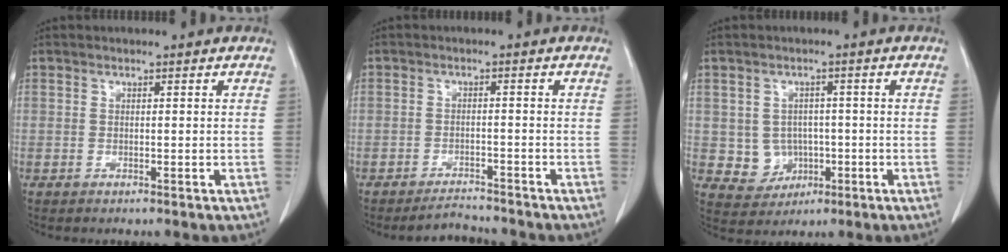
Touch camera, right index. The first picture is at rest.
{"total": 3.1, "force": [-3.1, 0.5, -0.1], "torque": [0.001, -0.008, -0.049]}
{"total": 5.4, "force": [-0.4, 5.2, 1.4], "torque": [-0.018, 0.009, 0.006]}